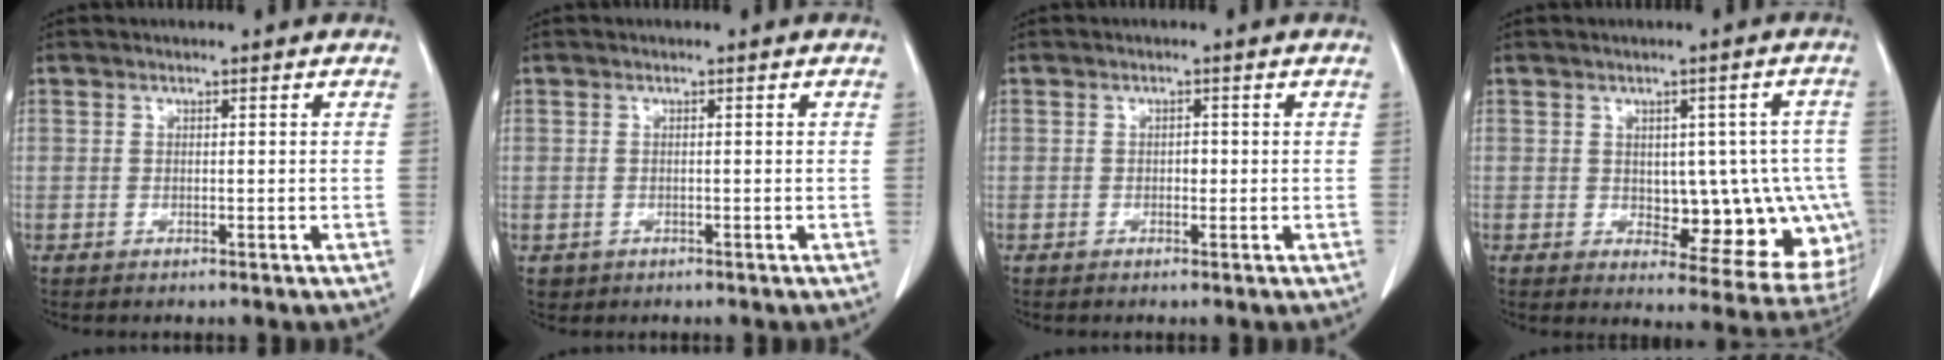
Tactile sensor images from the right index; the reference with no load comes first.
{"total": 1.1, "force": [-0.4, 1.0, 0.0], "torque": [-0.006, 0.004, -0.001]}
{"total": 1.0, "force": [-0.1, 0.7, 0.7], "torque": [-0.008, 0.003, -0.002]}
{"total": 12.8, "force": [-1.4, 6.6, 10.8], "torque": [-0.094, 0.018, 0.001]}